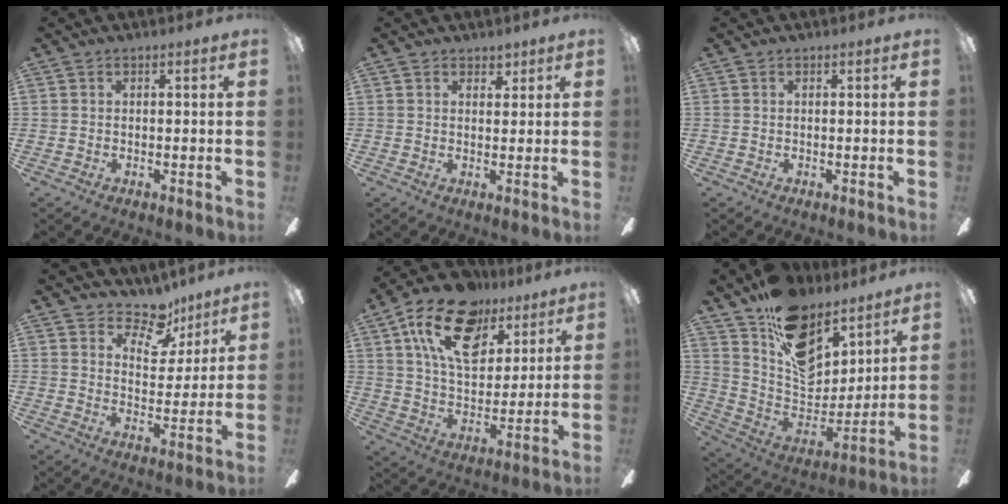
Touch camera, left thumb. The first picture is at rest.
{"total": 2.8, "force": [2.1, 1.7, 0.6], "torque": [0.006, -0.008, 0.034]}
{"total": 0.0}
{"total": 10.3, "force": [7.4, 5.3, 4.9], "torque": [-0.073, -0.042, 0.132]}
{"total": 20.2, "force": [11.1, 11.6, 12.3], "torque": [-0.206, -0.041, 0.198]}
{"total": 18.7, "force": [11.6, 11.1, 9.7], "torque": [-0.158, -0.075, 0.216]}